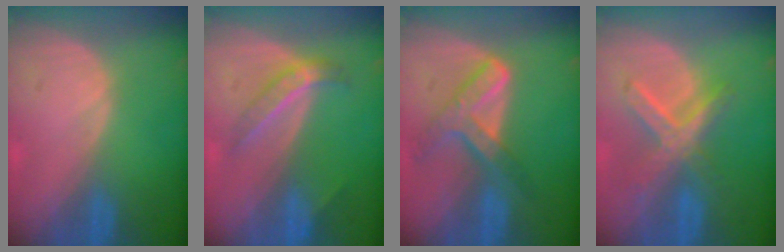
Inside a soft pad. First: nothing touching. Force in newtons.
{"total": 4.1, "press": 4.1, "slide": 0.3}
{"total": 7.3, "press": 6.2, "slide": 3.9}
{"total": 6.9, "press": 6.2, "slide": 3.0}